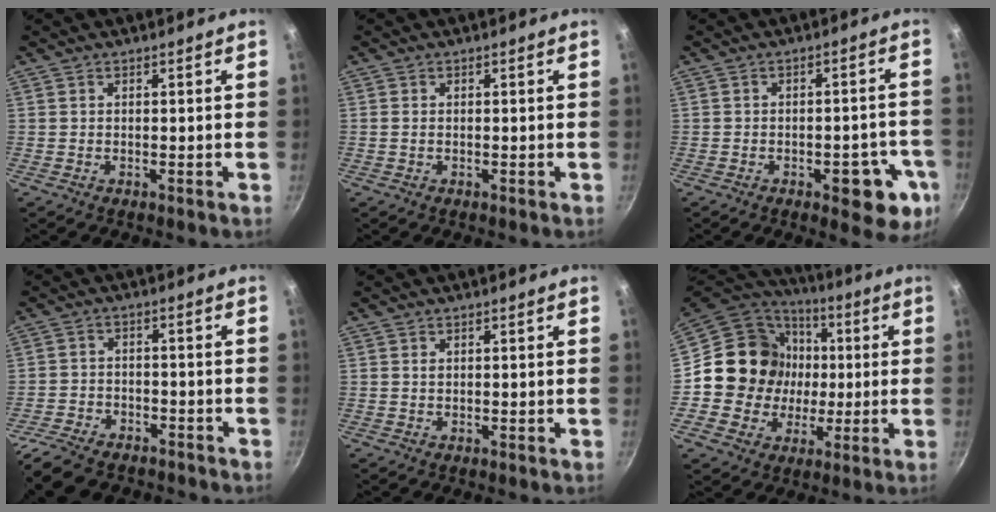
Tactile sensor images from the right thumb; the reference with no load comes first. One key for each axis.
{"total": 0.8, "fx": -0.1, "fy": 0.5, "fz": 0.6, "tx": -0.012, "ty": 0.001, "tz": -0.003}
{"total": 10.4, "fx": -3.9, "fy": 4.8, "fz": 8.3, "tx": -0.061, "ty": 0.016, "tz": -0.045}
{"total": 11.2, "fx": -8.9, "fy": 4.9, "fz": 4.9, "tx": -0.095, "ty": 0.042, "tz": -0.154}
{"total": 0.6, "fx": 0.1, "fy": 0.4, "fz": 0.4, "tx": -0.007, "ty": 0.002, "tz": 0.001}
{"total": 17.6, "fx": 0.8, "fy": 16.2, "fz": 6.7, "tx": -0.095, "ty": 0.023, "tz": 0.014}